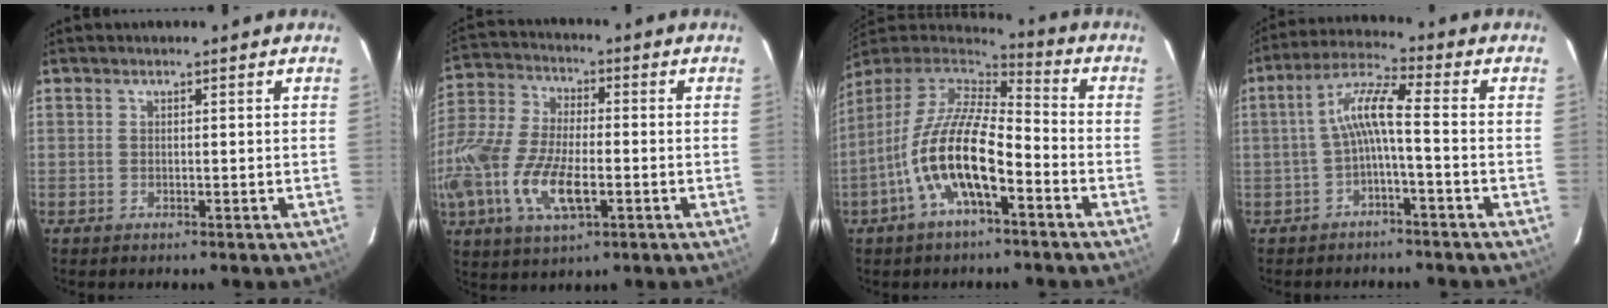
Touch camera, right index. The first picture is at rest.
{"total": 19.5, "force": [-6.1, 8.8, 16.3], "torque": [-0.362, -0.028, -0.118]}
{"total": 16.1, "force": [-6.4, 5.3, 13.8], "torque": [-0.275, -0.009, -0.129]}
{"total": 6.6, "force": [-1.7, 0.5, 6.3], "torque": [-0.145, 0.018, -0.031]}